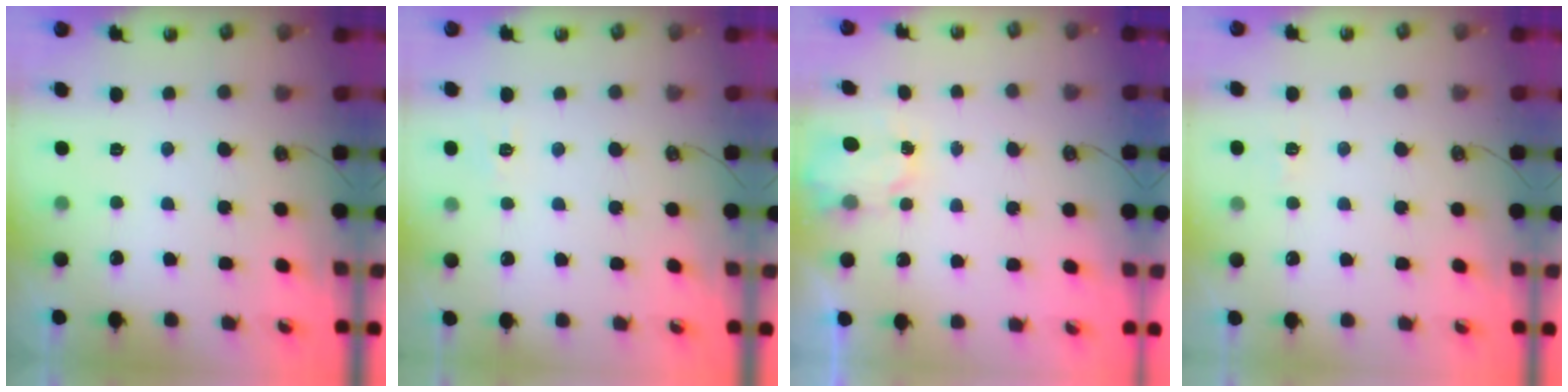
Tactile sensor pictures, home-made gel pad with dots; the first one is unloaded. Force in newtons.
{"total": 5.6, "press": 5.6, "slide": 0.7}
{"total": 2.3, "press": 2.3, "slide": 0.2}
{"total": 5.3, "press": 5.2, "slide": 0.6}